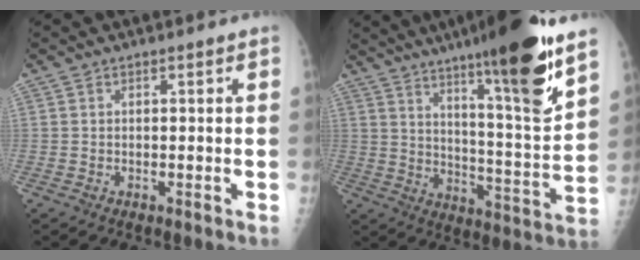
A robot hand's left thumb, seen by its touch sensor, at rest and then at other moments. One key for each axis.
{"total": 20.9, "fx": 13.2, "fy": 2.1, "fz": 16.1, "tx": -0.222, "ty": -0.073, "tz": 0.210}